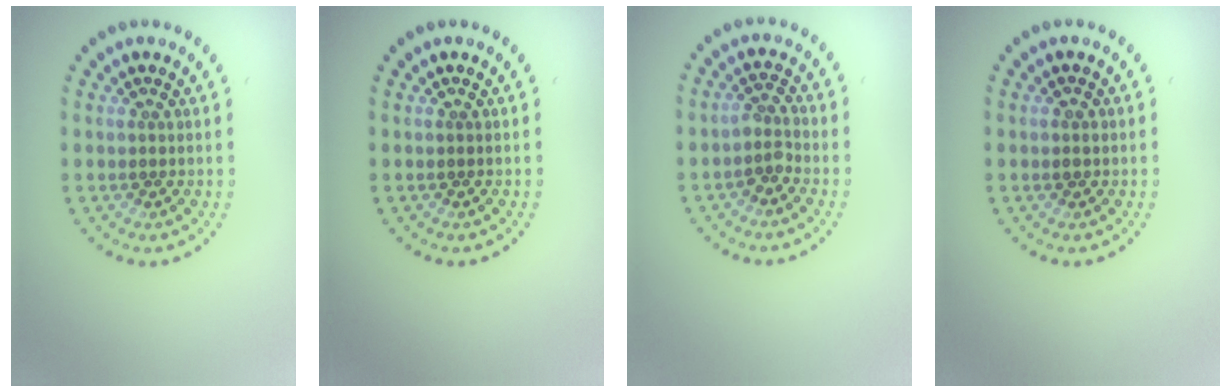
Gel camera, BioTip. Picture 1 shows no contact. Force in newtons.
{"total": 0.0}
{"total": 1.8, "press": 1.4, "slide": 1.2}
{"total": 1.0, "press": 1.0, "slide": 0.2}